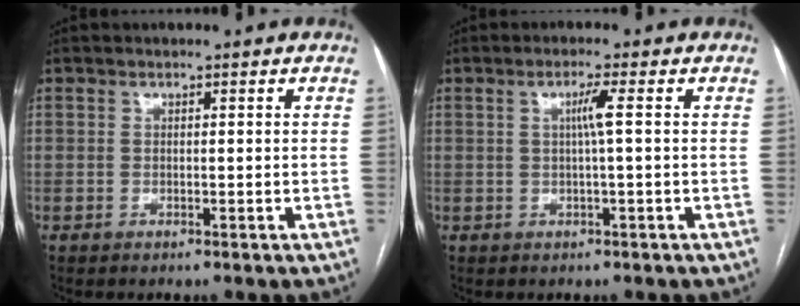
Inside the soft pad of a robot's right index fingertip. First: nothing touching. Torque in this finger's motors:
{"motor_torque": [0.15, 0.14, 0.05, 0.05]}